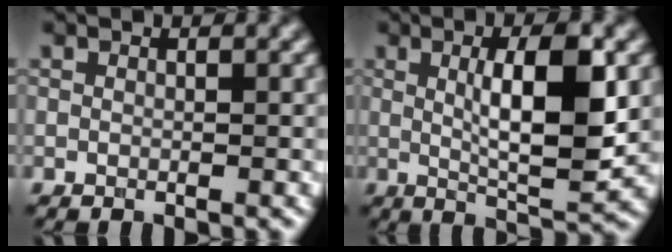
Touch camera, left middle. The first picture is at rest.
{"total": 7.9, "force": [1.0, 1.9, 7.6], "torque": [-0.111, -0.001, 0.017]}